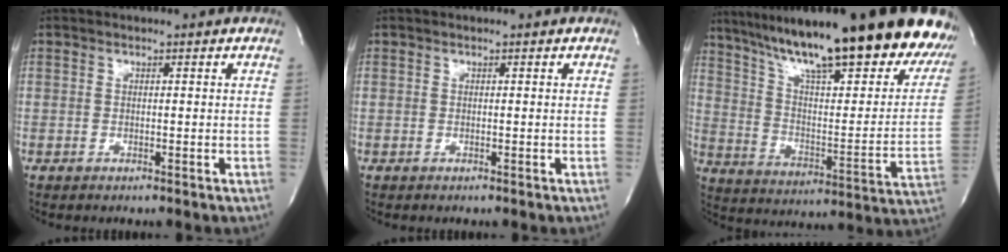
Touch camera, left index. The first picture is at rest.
{"total": 0.0}
{"total": 32.5, "force": [24.8, 5.8, 20.2], "torque": [-0.277, -0.027, 0.347]}